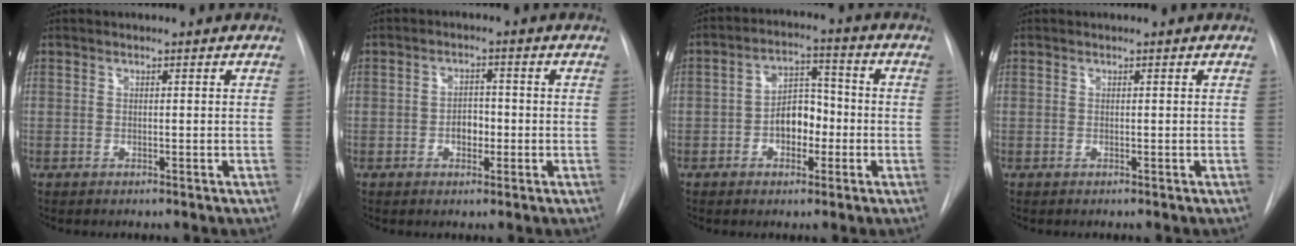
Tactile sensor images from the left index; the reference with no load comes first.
{"total": 2.9, "force": [-0.8, 2.0, 2.1], "torque": [-0.028, 0.006, -0.012]}
{"total": 6.5, "force": [-1.6, 4.0, 4.8], "torque": [-0.083, 0.024, -0.029]}
{"total": 0.0}